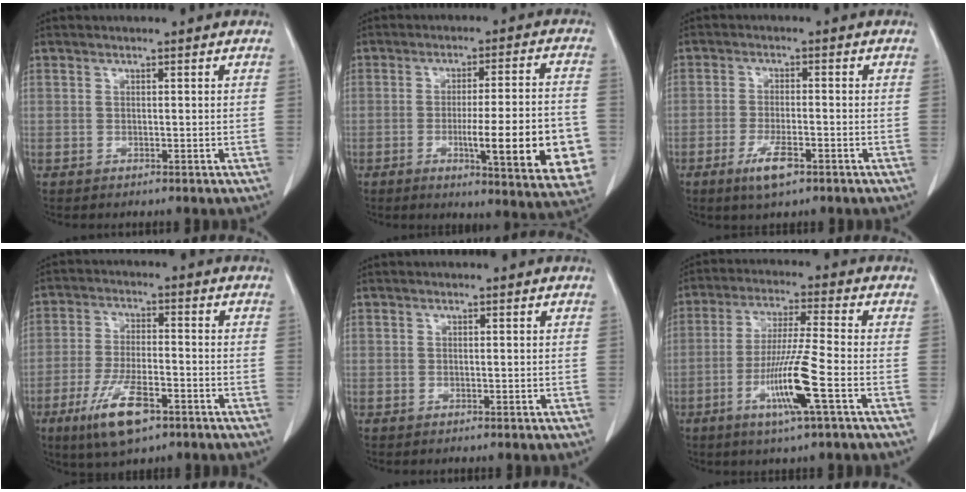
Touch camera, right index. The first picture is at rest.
{"total": 16.9, "force": [-4.2, 1.9, 16.3], "torque": [-0.164, -0.001, -0.046]}
{"total": 5.1, "force": [-2.9, 1.2, 4.0], "torque": [-0.080, -0.005, -0.048]}
{"total": 9.9, "force": [-5.5, 3.1, 7.7], "torque": [-0.153, -0.013, -0.093]}
{"total": 0.0}
{"total": 10.4, "force": [-3.8, -0.7, 9.6], "torque": [-0.189, -0.016, -0.074]}